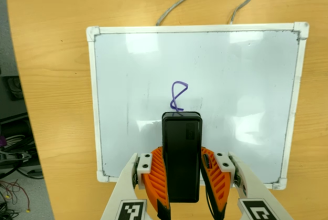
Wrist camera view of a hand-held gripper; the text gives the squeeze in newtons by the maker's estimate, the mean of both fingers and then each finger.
{"total": 6.9, "left": 5.6, "right": 8.2}